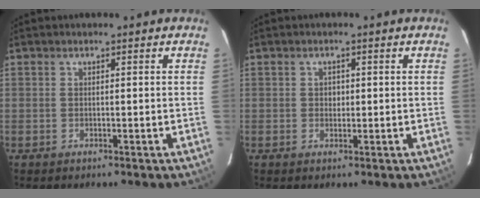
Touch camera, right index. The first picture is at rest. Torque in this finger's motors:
{"motor_torque": [0.27, 0.03, 0.14, 0.02]}